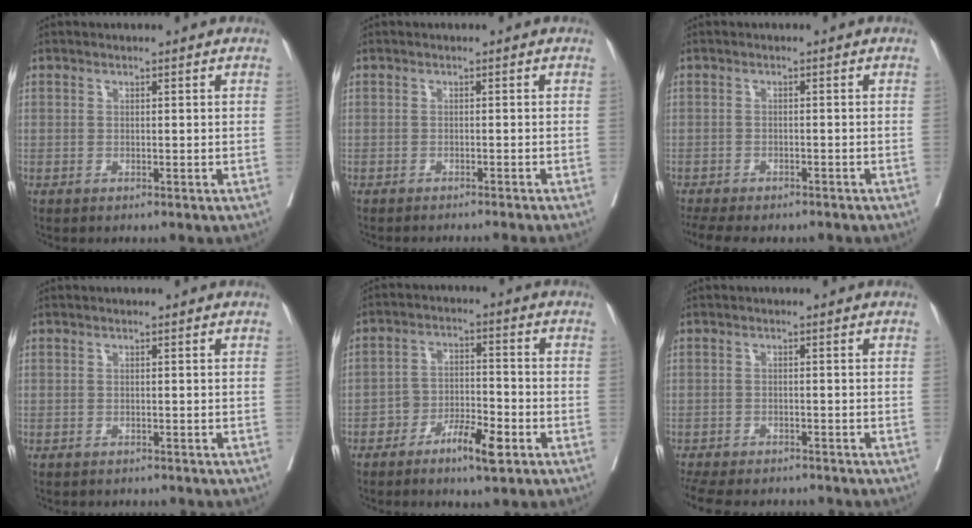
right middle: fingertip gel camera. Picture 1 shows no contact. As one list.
[{"total": 5.6, "force": [-5.2, -0.9, 2.0], "torque": [-0.011, -0.015, -0.066]}, {"total": 9.4, "force": [-8.1, 2.9, 3.9], "torque": [-0.069, -0.005, -0.112]}, {"total": 2.9, "force": [-2.7, 0.8, 0.7], "torque": [-0.017, -0.005, -0.033]}, {"total": 12.6, "force": [-7.4, 3.8, 9.5], "torque": [-0.166, 0.017, -0.124]}, {"total": 12.2, "force": [-10.9, 3.2, 4.5], "torque": [-0.101, -0.013, -0.146]}]